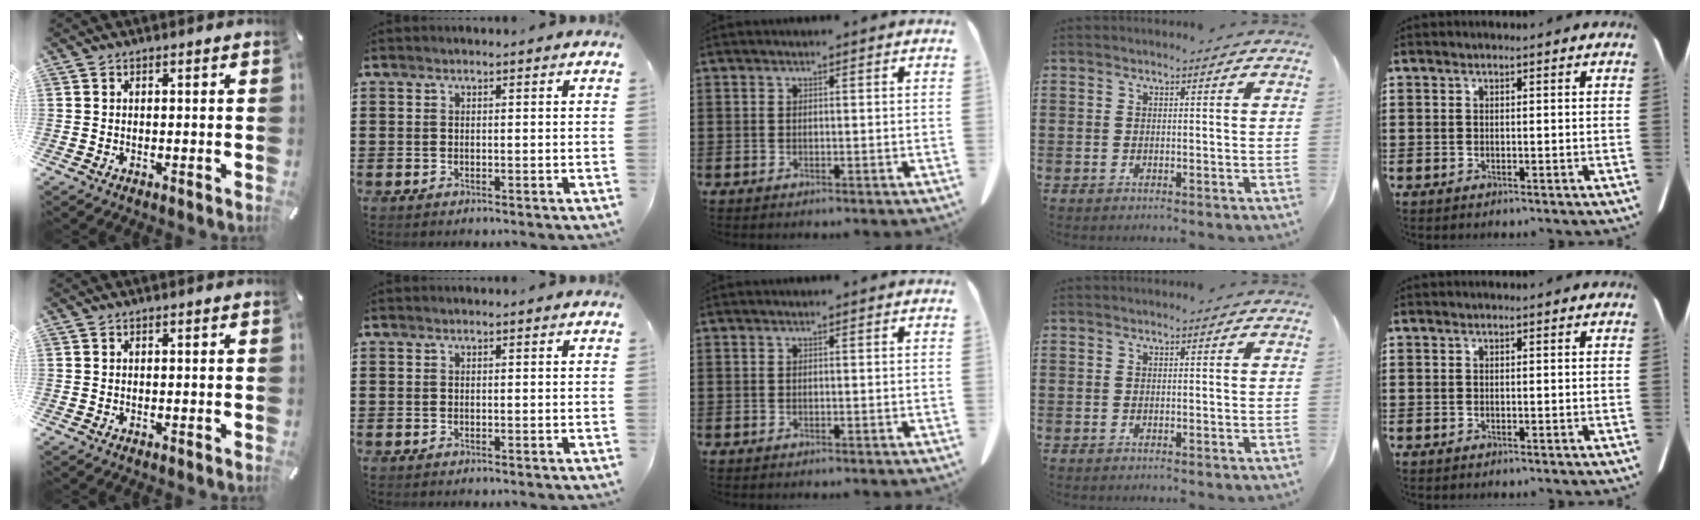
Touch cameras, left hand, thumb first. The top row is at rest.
{}